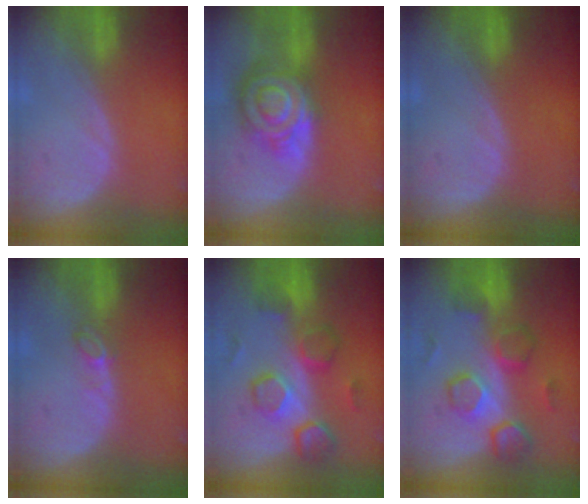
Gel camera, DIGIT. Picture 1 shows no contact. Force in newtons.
{"total": 9.0, "press": 8.9, "slide": 0.6}
{"total": 0.0}
{"total": 2.0, "press": 1.9, "slide": 0.4}
{"total": 8.5, "press": 8.4, "slide": 1.4}
{"total": 8.5, "press": 8.4, "slide": 1.4}